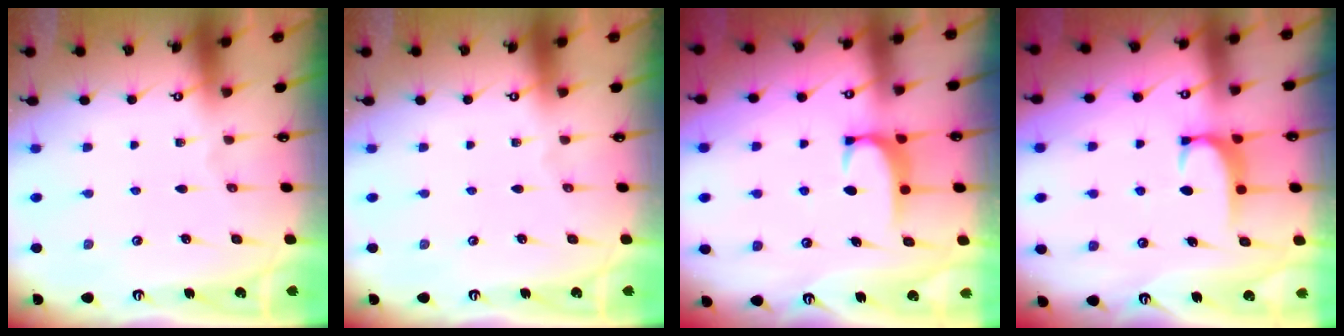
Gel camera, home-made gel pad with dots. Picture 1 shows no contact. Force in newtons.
{"total": 0.0}
{"total": 1.9, "press": 1.8, "slide": 0.5}
{"total": 1.6, "press": 1.6, "slide": 0.5}